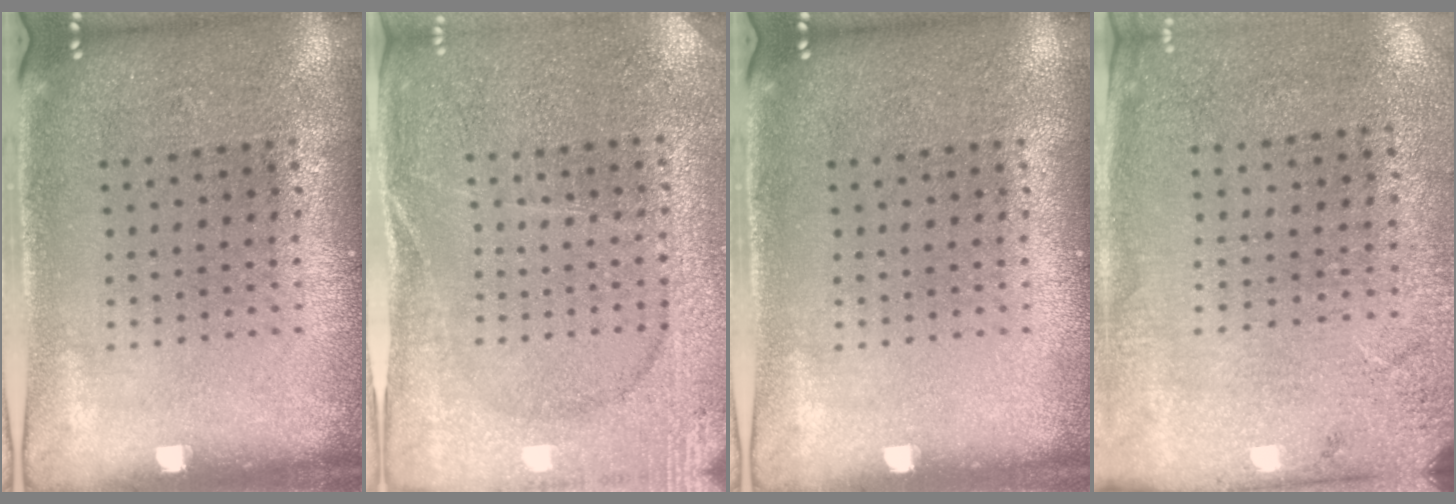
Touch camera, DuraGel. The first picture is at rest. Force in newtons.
{"total": 2.9, "press": 2.9, "slide": 0.3}
{"total": 0.0}
{"total": 2.7, "press": 2.2, "slide": 1.5}